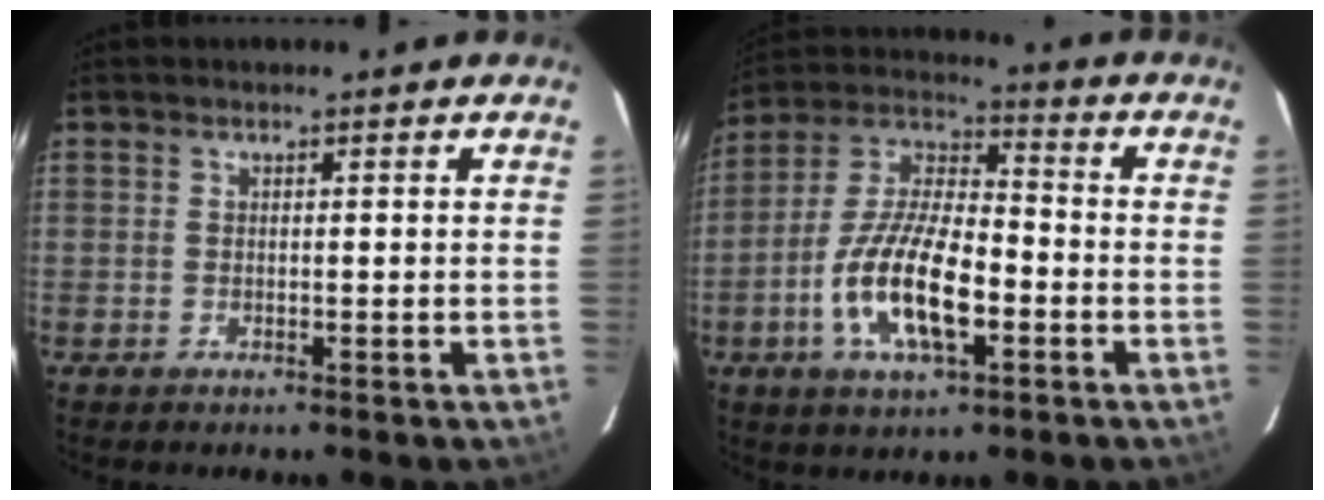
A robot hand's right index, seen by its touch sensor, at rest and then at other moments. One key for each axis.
{"total": 15.6, "fx": -5.2, "fy": 5.9, "fz": 13.5, "tx": -0.273, "ty": -0.001, "tz": -0.096}